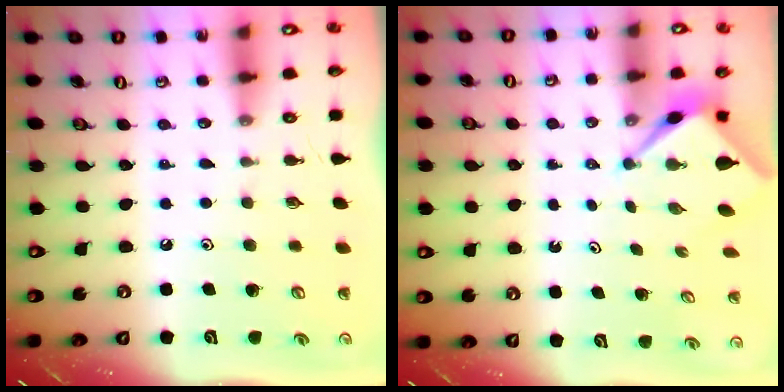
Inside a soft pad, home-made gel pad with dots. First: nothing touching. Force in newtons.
{"total": 2.7, "press": 2.7, "slide": 0.2}